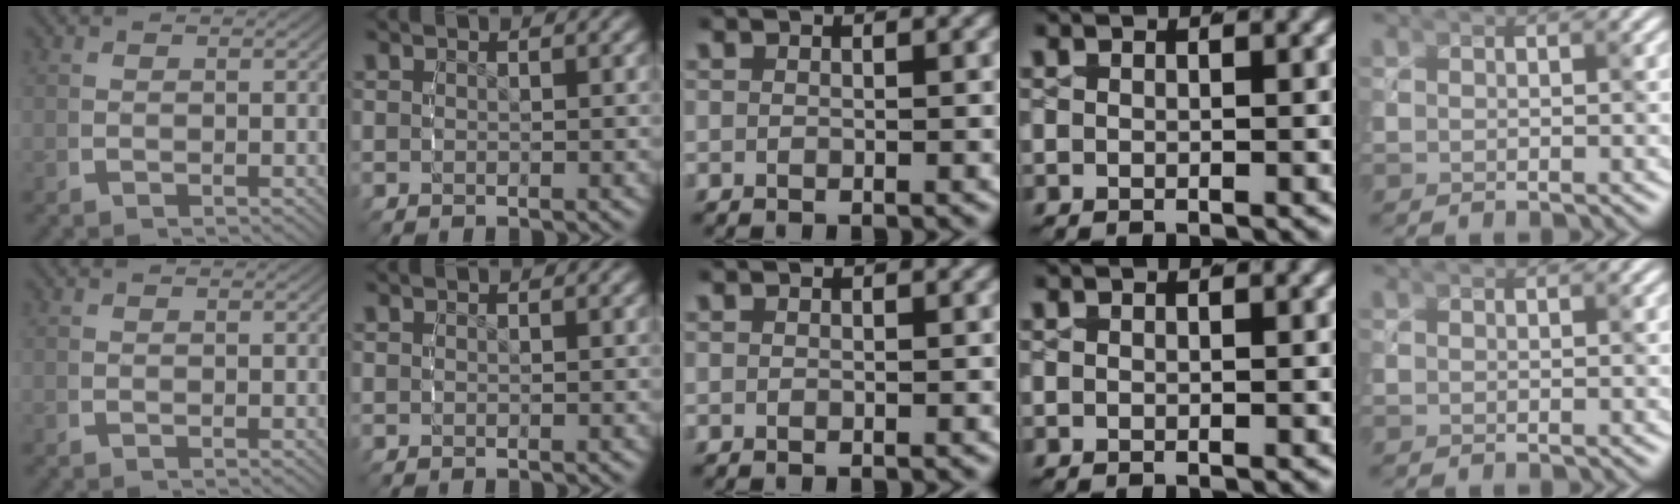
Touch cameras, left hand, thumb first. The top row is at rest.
{}